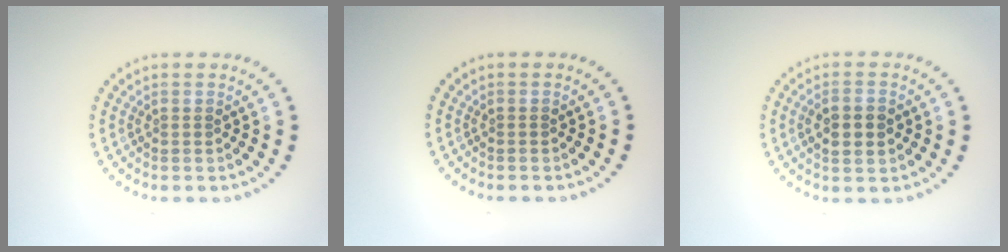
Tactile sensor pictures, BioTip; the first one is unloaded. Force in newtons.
{"total": 0.0}
{"total": 2.8, "press": 2.8, "slide": 0.2}